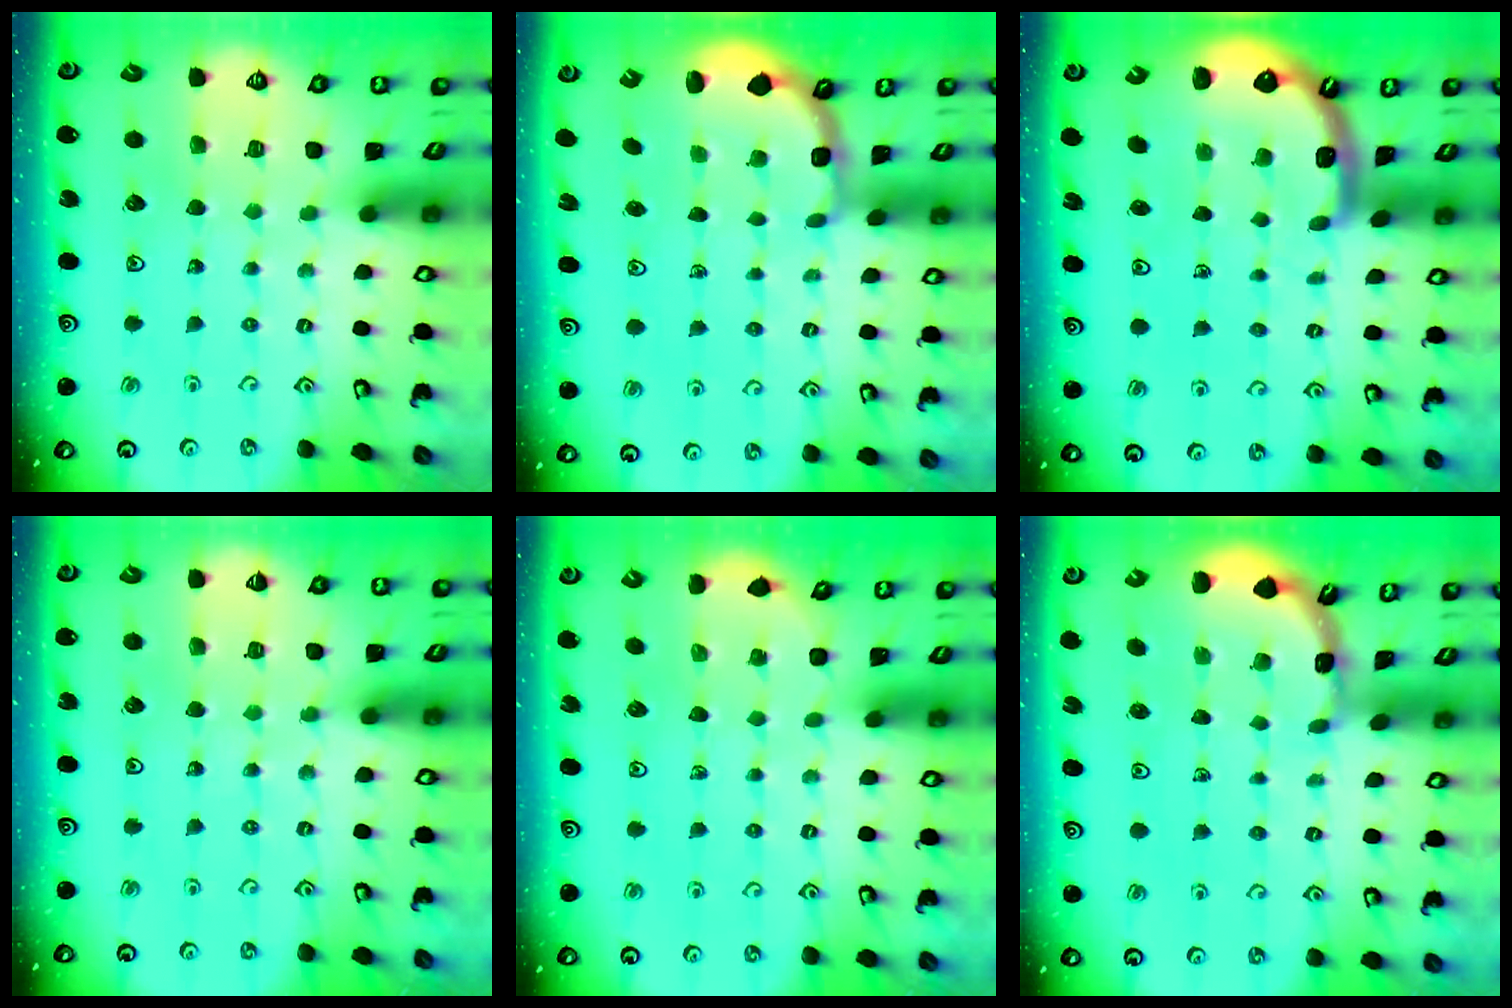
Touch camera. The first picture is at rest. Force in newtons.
{"total": 2.4, "press": 2.0, "slide": 1.3}
{"total": 3.0, "press": 3.0, "slide": 0.4}
{"total": 2.9, "press": 2.8, "slide": 0.5}
{"total": 1.5, "press": 1.2, "slide": 1.0}
{"total": 1.7, "press": 1.7, "slide": 0.1}